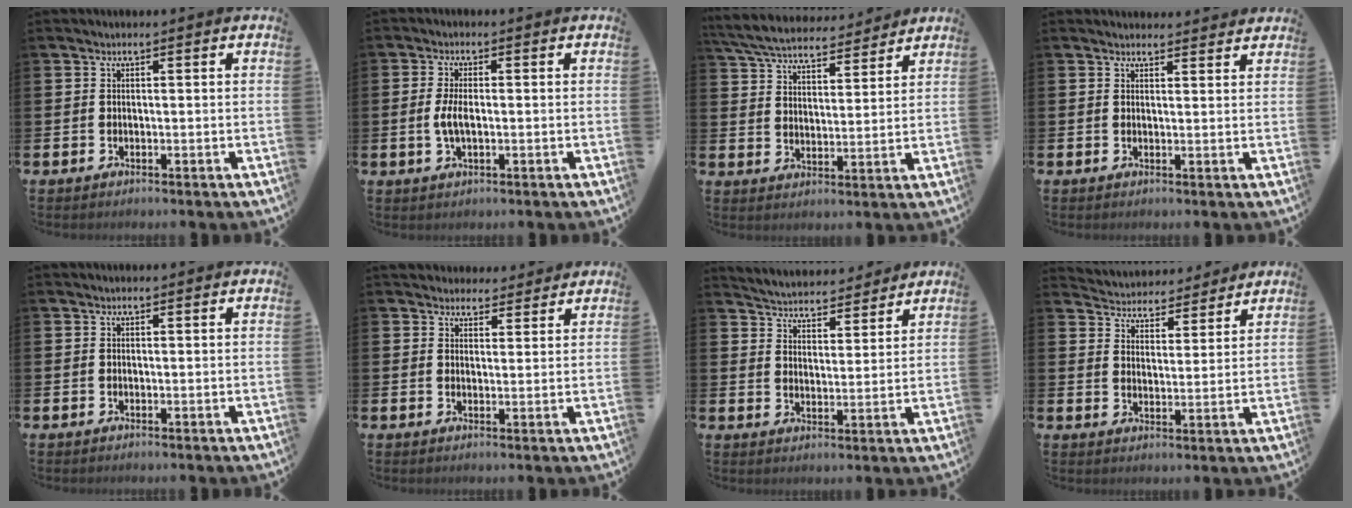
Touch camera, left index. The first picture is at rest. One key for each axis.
{"total": 3.3, "fx": -0.3, "fy": 1.4, "fz": 3.0, "tx": -0.055, "ty": -0.002, "tz": -0.011}
{"total": 6.3, "fx": 6.0, "fy": 1.4, "fz": 1.2, "tx": -0.051, "ty": -0.036, "tz": 0.106}
{"total": 2.0, "fx": 2.0, "fy": 0.4, "fz": -0.1, "tx": 0.011, "ty": -0.012, "tz": 0.034}
{"total": 0.0}
{"total": 3.9, "fx": 3.6, "fy": 1.3, "fz": -0.1, "tx": 0.003, "ty": -0.018, "tz": 0.065}
{"total": 4.9, "fx": 4.8, "fy": 1.0, "fz": -0.2, "tx": -0.014, "ty": -0.038, "tz": 0.082}
{"total": 4.4, "fx": 4.2, "fy": 1.1, "fz": -0.5, "tx": -0.010, "ty": -0.037, "tz": 0.071}